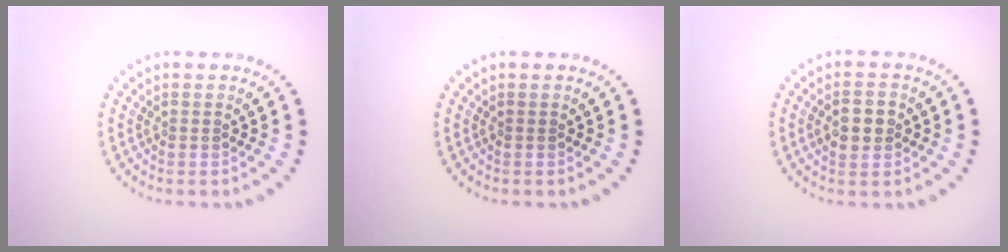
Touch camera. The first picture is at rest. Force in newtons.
{"total": 0.0}
{"total": 2.6, "press": 2.6, "slide": 0.2}